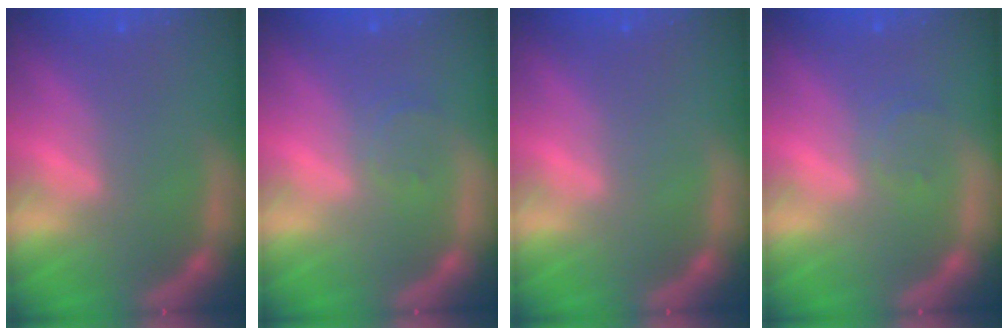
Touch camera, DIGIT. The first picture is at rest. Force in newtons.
{"total": 1.5}
{"total": 0.0}
{"total": 1.5}